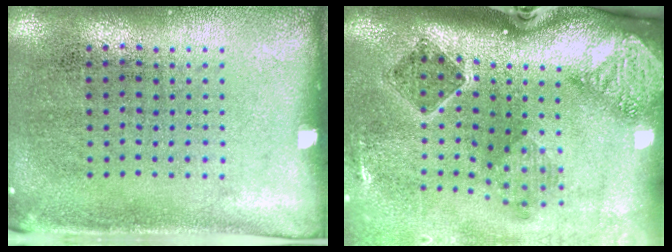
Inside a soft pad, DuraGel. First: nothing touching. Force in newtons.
{"total": 2.9, "press": 1.9, "slide": 2.2}